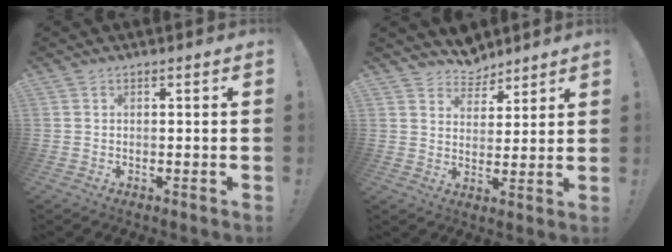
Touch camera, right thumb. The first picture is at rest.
{"total": 7.2, "force": [6.3, 3.5, 0.0], "torque": [-0.003, -0.054, 0.120]}